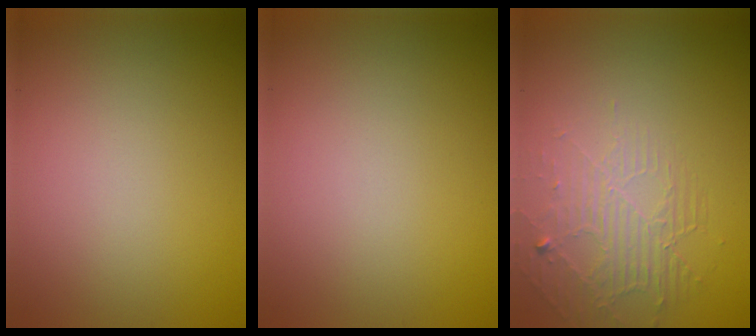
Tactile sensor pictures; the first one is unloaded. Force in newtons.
{"total": 0.0}
{"total": 2.2, "press": 1.4, "slide": 1.7}